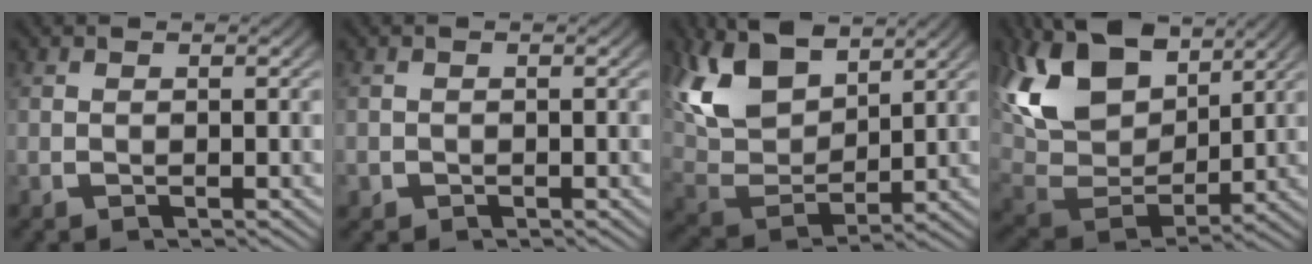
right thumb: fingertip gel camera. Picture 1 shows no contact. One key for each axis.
{"total": 1.0, "fx": -0.5, "fy": 0.9, "fz": 0.1, "tx": -0.006, "ty": -0.010, "tz": -0.005}
{"total": 10.3, "fx": 3.1, "fy": 6.5, "fz": 7.4, "tx": -0.176, "ty": -0.016, "tz": 0.067}
{"total": 12.9, "fx": 3.3, "fy": 8.0, "fz": 9.5, "tx": -0.213, "ty": -0.023, "tz": 0.070}